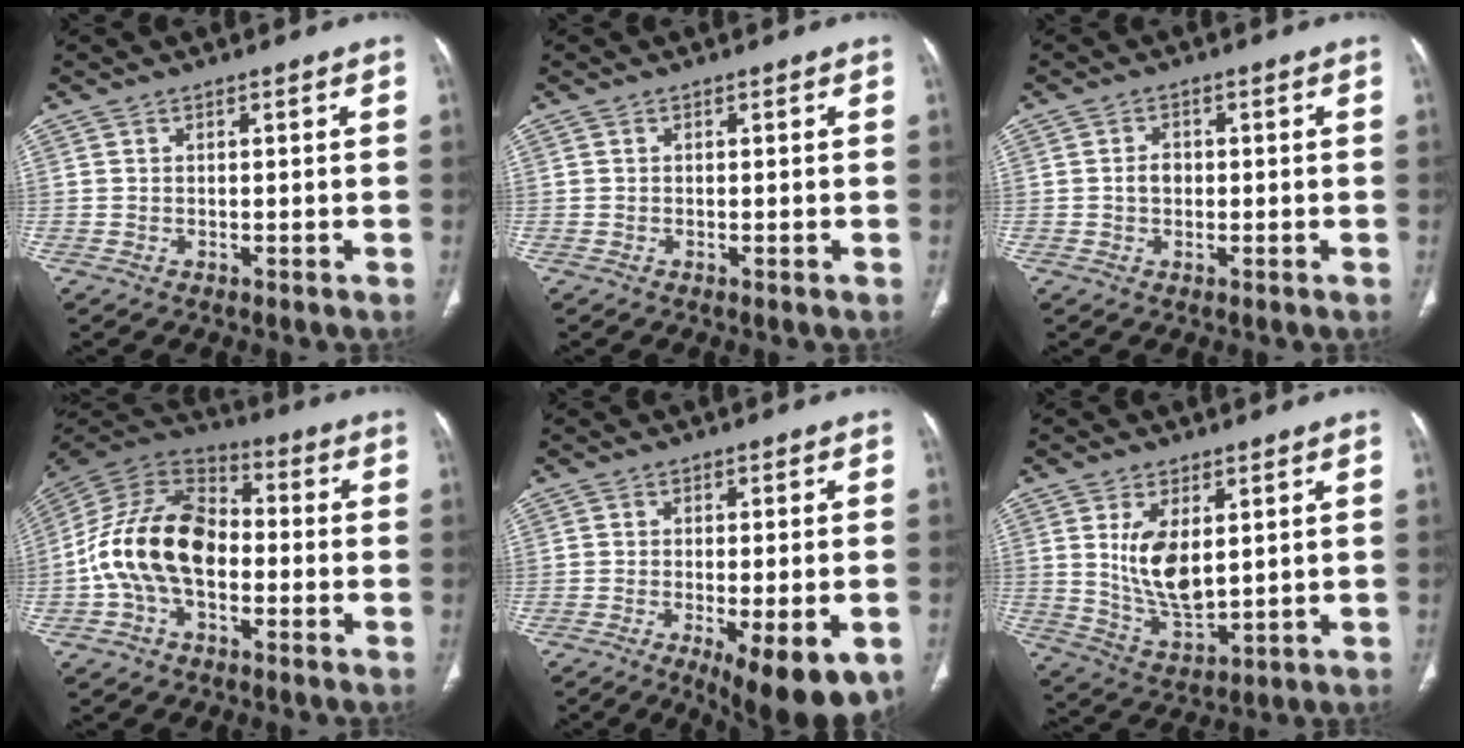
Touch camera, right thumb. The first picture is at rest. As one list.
[{"total": 0.0}, {"total": 2.5, "force": [-0.1, 1.9, 1.5], "torque": [-0.020, 0.007, -0.005]}, {"total": 17.2, "force": [-2.9, 10.9, 12.9], "torque": [-0.240, 0.043, -0.059]}, {"total": 13.6, "force": [-6.0, 4.6, 11.3], "torque": [-0.137, -0.008, -0.077]}, {"total": 10.1, "force": [2.4, 5.2, 8.4], "torque": [-0.146, -0.026, 0.061]}]